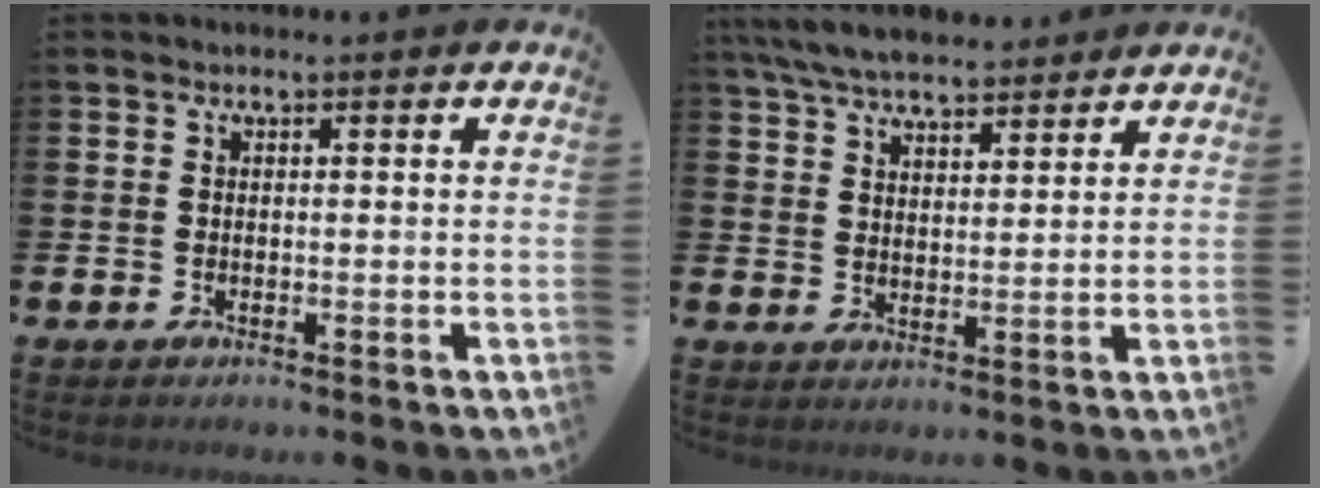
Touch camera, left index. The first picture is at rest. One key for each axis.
{"total": 6.5, "fx": 6.1, "fy": 1.3, "fz": 1.7, "tx": -0.059, "ty": -0.020, "tz": 0.114}